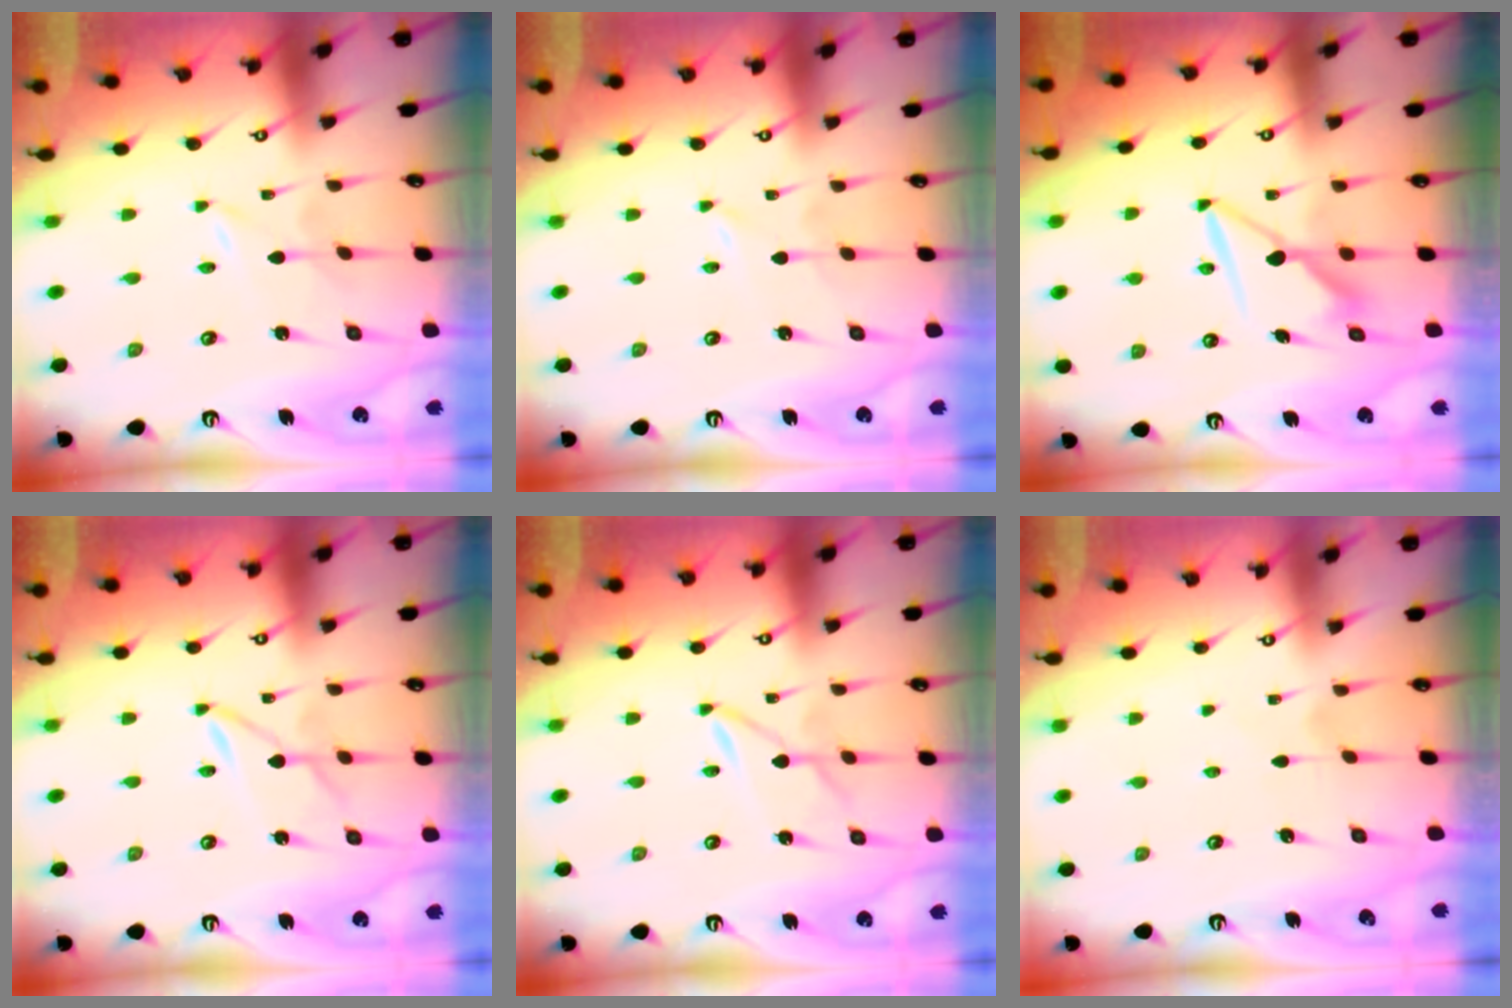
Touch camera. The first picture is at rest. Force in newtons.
{"total": 0.0}
{"total": 7.9, "press": 7.9, "slide": 0.2}
{"total": 1.8, "press": 1.8, "slide": 0.2}
{"total": 1.8, "press": 1.8, "slide": 0.2}
{"total": 2.6, "press": 2.6, "slide": 0.4}